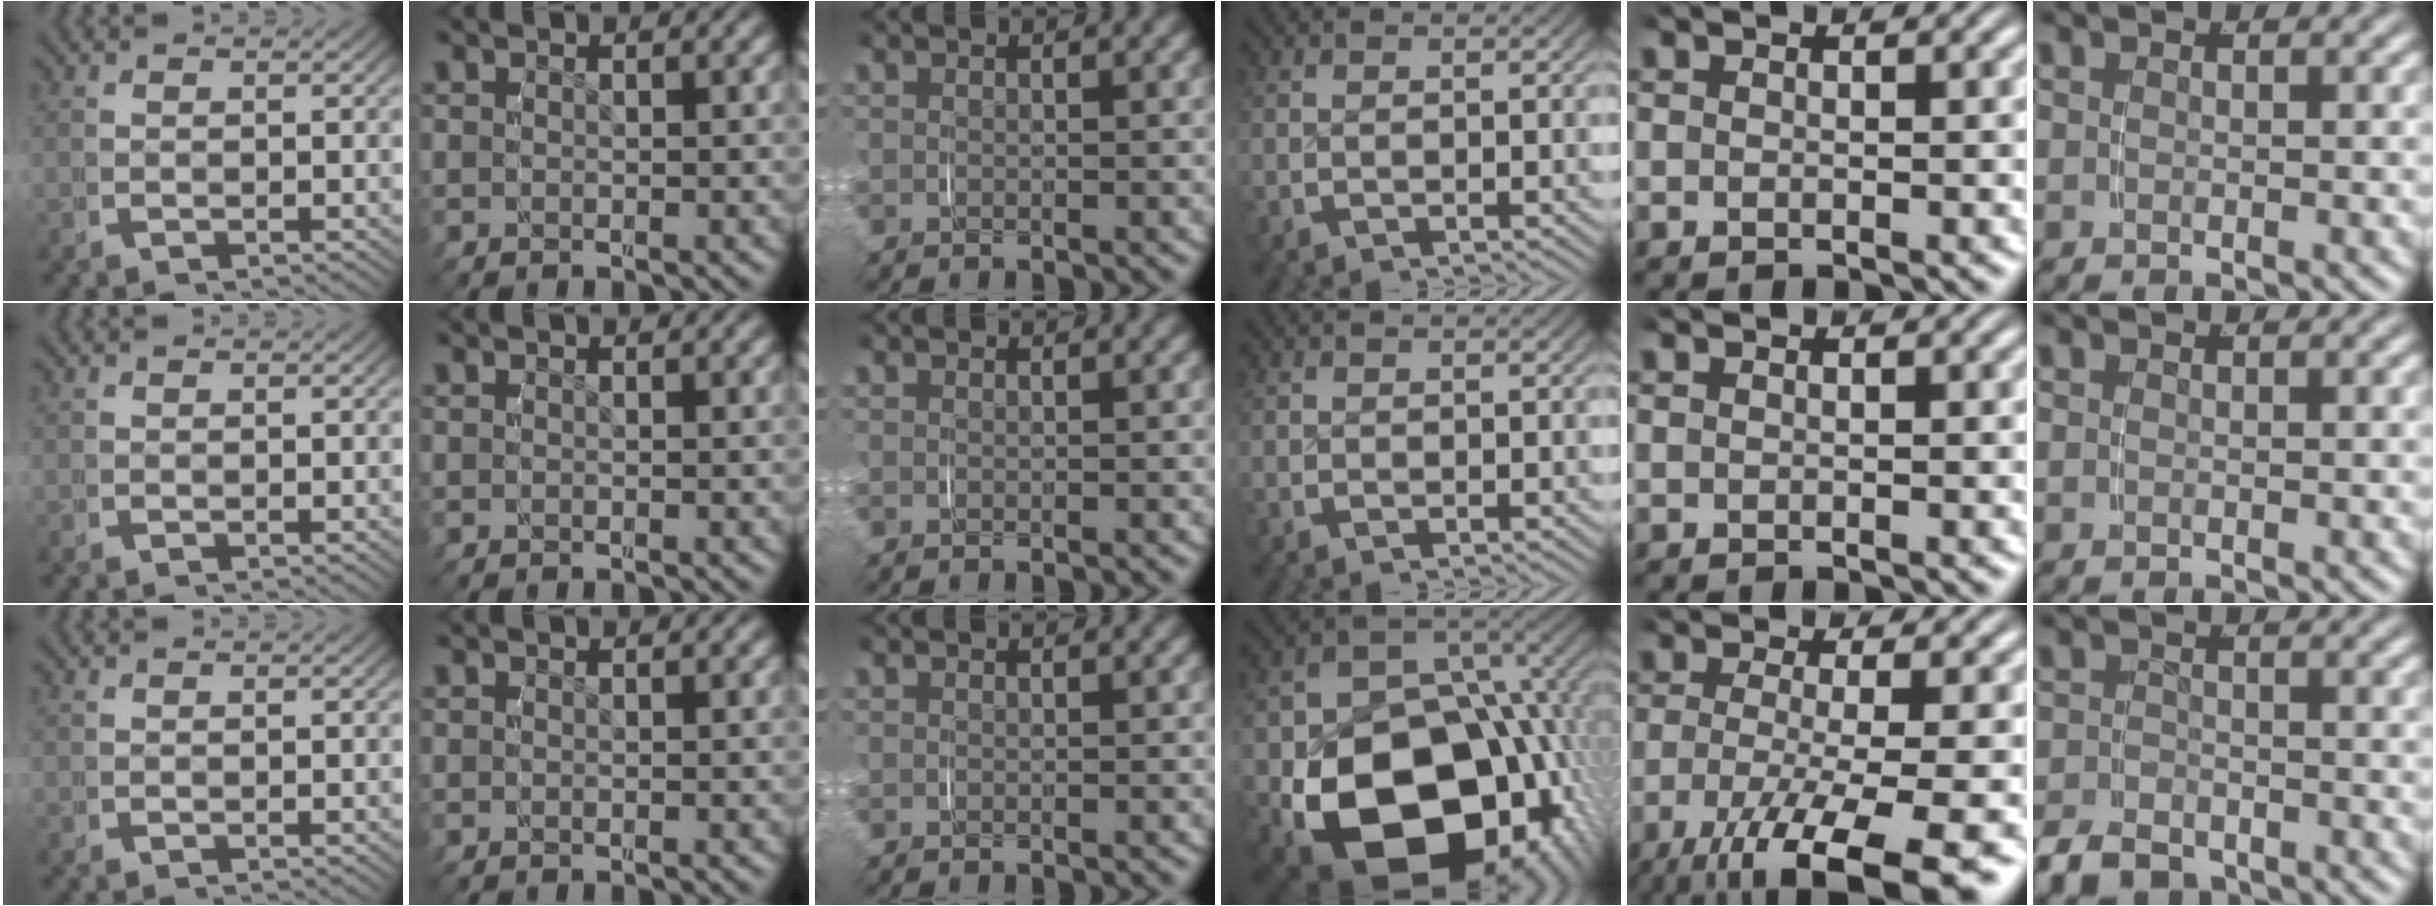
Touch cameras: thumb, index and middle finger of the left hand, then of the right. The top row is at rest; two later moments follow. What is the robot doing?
{"motion": "grasp_and_lifting", "object": "paper plate"}